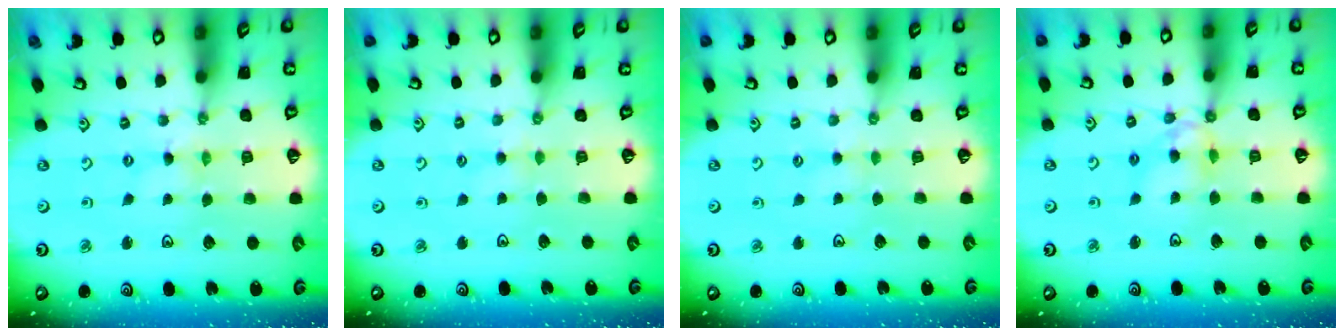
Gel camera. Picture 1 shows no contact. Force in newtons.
{"total": 2.3, "press": 2.3, "slide": 0.3}
{"total": 1.7, "press": 1.7, "slide": 0.3}
{"total": 9.2, "press": 9.2, "slide": 0.9}